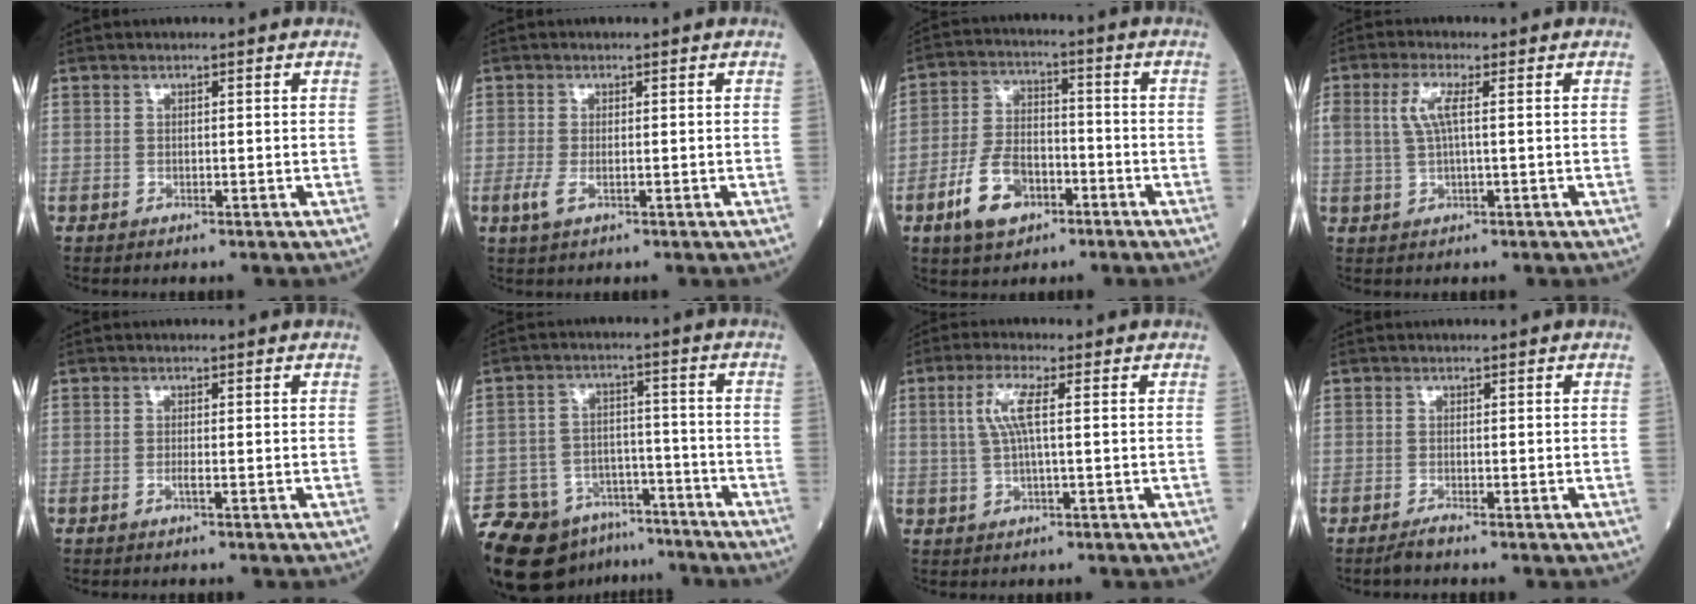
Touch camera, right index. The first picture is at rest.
{"total": 2.2, "force": [-0.8, 0.8, 1.9], "torque": [-0.050, -0.006, -0.016]}
{"total": 9.0, "force": [-4.3, 5.1, 5.9], "torque": [-0.132, 0.010, -0.074]}
{"total": 3.9, "force": [0.8, 0.8, 3.8], "torque": [-0.089, 0.010, 0.016]}
{"total": 0.8, "force": [-0.4, -0.1, 0.6], "torque": [-0.013, 0.000, -0.009]}
{"total": 17.0, "force": [-12.9, 9.3, 6.2], "torque": [-0.146, 0.012, -0.197]}
{"total": 4.8, "force": [1.0, 0.6, 4.6], "torque": [-0.103, 0.012, 0.021]}
{"total": 1.0, "force": [-0.9, -0.2, 0.4], "torque": [-0.014, -0.003, -0.019]}